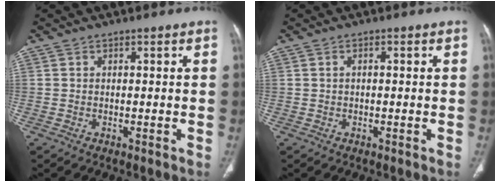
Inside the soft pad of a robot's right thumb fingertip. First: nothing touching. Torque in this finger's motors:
{"motor_torque": [0.03, -0.03, -0.58, 0.08, 0.00]}